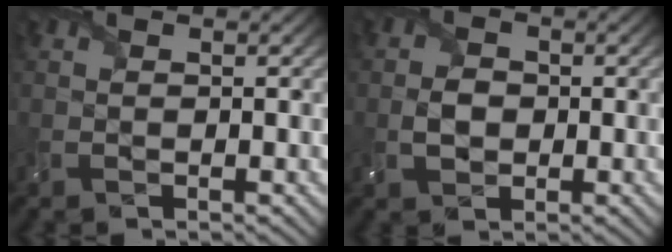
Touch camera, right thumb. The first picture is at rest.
{"total": 2.8, "force": [-0.4, 2.2, 1.6], "torque": [-0.038, -0.003, -0.011]}